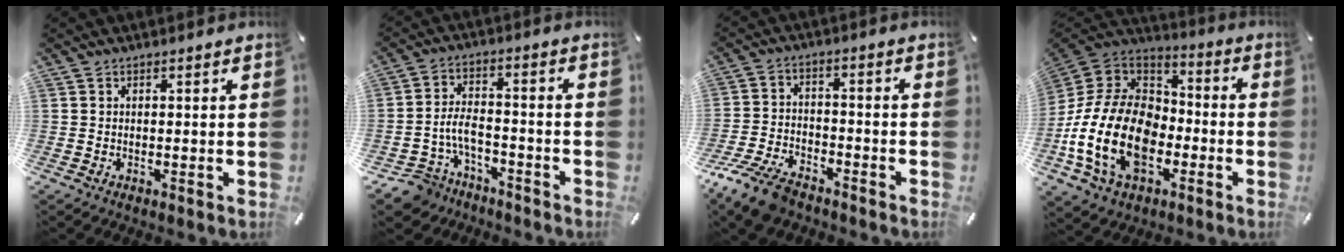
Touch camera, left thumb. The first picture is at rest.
{"total": 7.8, "force": [-4.9, 4.9, 3.6], "torque": [-0.081, 0.017, -0.097]}
{"total": 10.0, "force": [-7.7, 4.4, 4.6], "torque": [-0.100, 0.034, -0.148]}
{"total": 22.3, "force": [-7.5, 15.2, 14.5], "torque": [-0.324, 0.029, -0.124]}